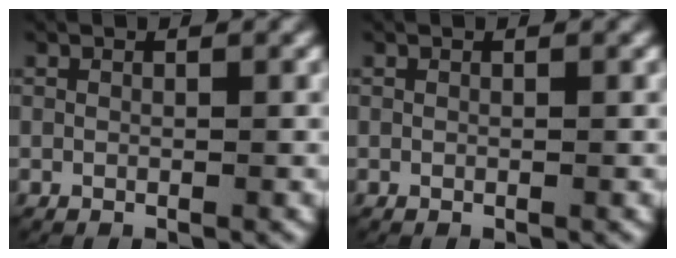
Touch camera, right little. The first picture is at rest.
{"total": 0.0}